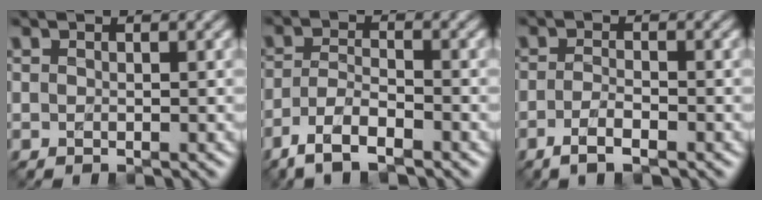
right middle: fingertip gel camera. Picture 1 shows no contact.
{"total": 4.5, "force": [-3.3, 1.3, 2.8], "torque": [-0.058, -0.005, -0.067]}
{"total": 2.5, "force": [-1.4, 0.7, 2.0], "torque": [-0.042, -0.001, -0.029]}